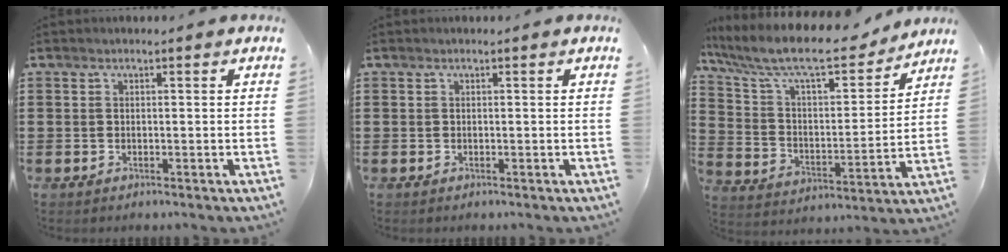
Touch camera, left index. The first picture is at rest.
{"total": 0.0}
{"total": 11.4, "force": [9.6, 1.9, 6.0], "torque": [-0.155, -0.056, 0.163]}